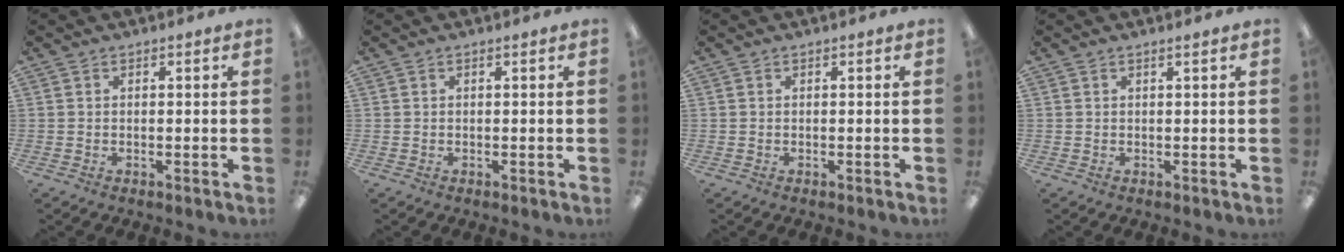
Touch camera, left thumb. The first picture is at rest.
{"total": 0.0}
{"total": 0.0}
{"total": 0.7, "force": [0.4, -0.1, 0.6], "torque": [-0.010, -0.002, 0.007]}